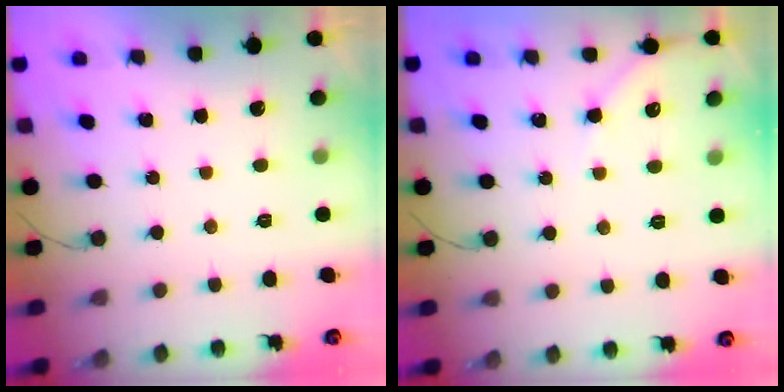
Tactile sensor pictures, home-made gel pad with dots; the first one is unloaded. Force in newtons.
{"total": 3.7, "press": 3.7, "slide": 0.6}